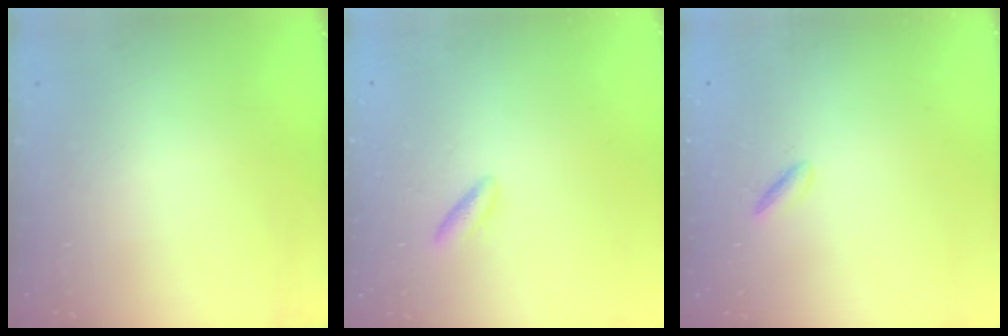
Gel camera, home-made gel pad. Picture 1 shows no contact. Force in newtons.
{"total": 3.7, "press": 3.5, "slide": 1.3}
{"total": 2.1, "press": 2.0, "slide": 0.7}